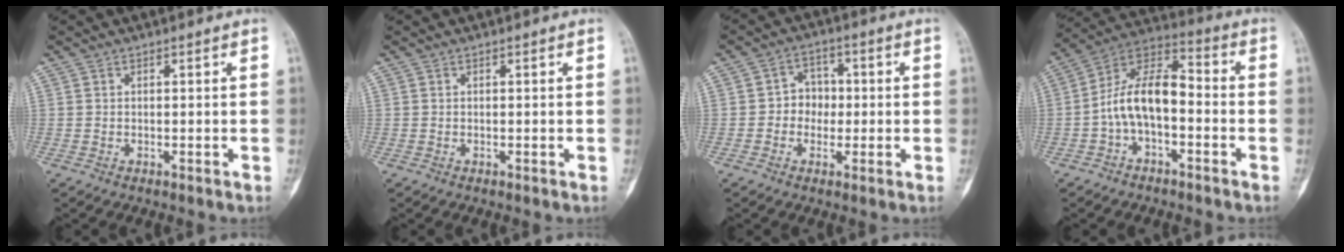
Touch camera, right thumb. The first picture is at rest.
{"total": 0.0}
{"total": 5.3, "force": [-0.4, 4.7, 2.5], "torque": [-0.004, 0.014, -0.017]}
{"total": 11.9, "force": [-2.4, 6.4, 9.8], "torque": [-0.164, 0.055, -0.053]}